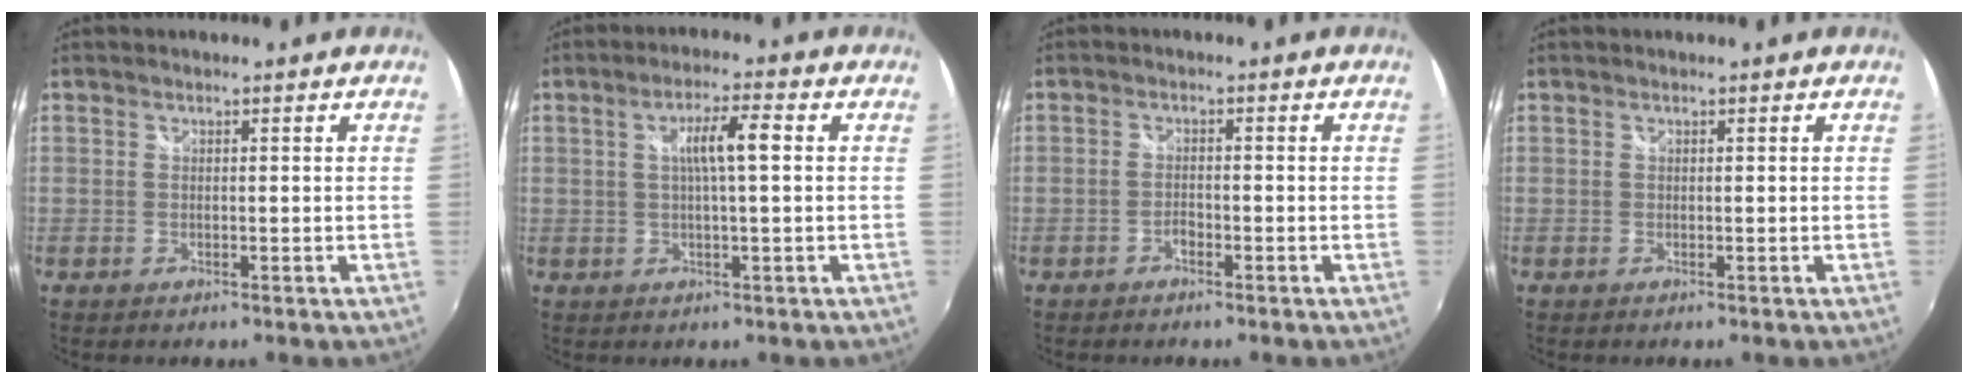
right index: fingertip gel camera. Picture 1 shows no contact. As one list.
[{"total": 5.6, "force": [0.8, 0.2, 5.5], "torque": [-0.099, 0.005, 0.016]}, {"total": 1.6, "force": [-1.1, 0.7, 0.8], "torque": [-0.017, 0.002, -0.022]}, {"total": 0.0}]